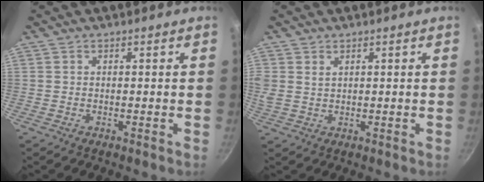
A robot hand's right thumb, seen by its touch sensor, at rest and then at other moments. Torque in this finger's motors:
{"motor_torque": [0.05, 0.11, 0.26, 0.49, 0.04]}